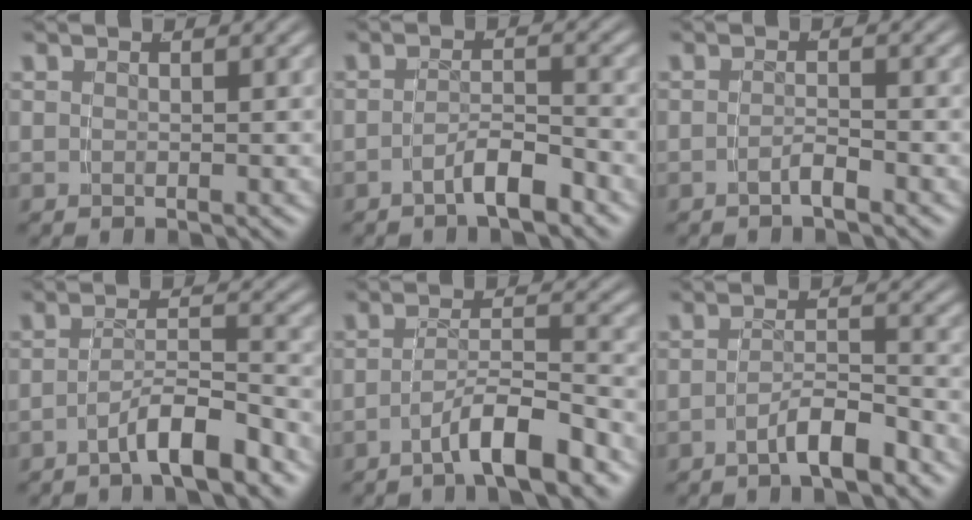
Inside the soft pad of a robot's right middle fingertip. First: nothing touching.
{"total": 3.0, "force": [-2.6, 0.0, 1.6], "torque": [-0.017, 0.000, -0.045]}
{"total": 1.5, "force": [-1.3, -0.4, 0.6], "torque": [-0.006, 0.002, -0.027]}
{"total": 4.3, "force": [-3.4, 0.6, 2.6], "torque": [-0.030, 0.002, -0.060]}
{"total": 4.6, "force": [-3.4, 0.5, 3.1], "torque": [-0.038, 0.000, -0.058]}
{"total": 3.6, "force": [-2.9, 0.3, 2.0], "torque": [-0.022, 0.000, -0.051]}